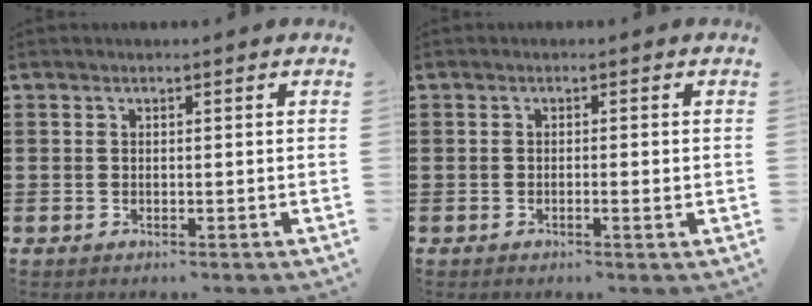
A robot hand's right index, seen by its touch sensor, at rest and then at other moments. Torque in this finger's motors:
{"motor_torque": [-0.36, 0.50, -0.01, -0.01]}